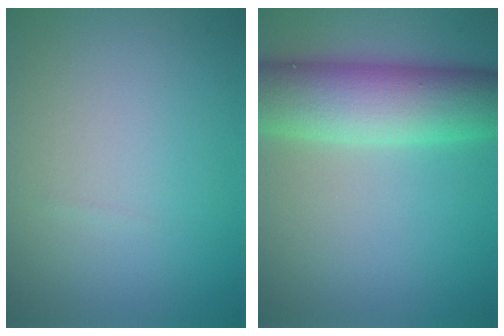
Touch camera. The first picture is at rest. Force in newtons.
{"total": 8.9, "press": 8.9, "slide": 0.5}